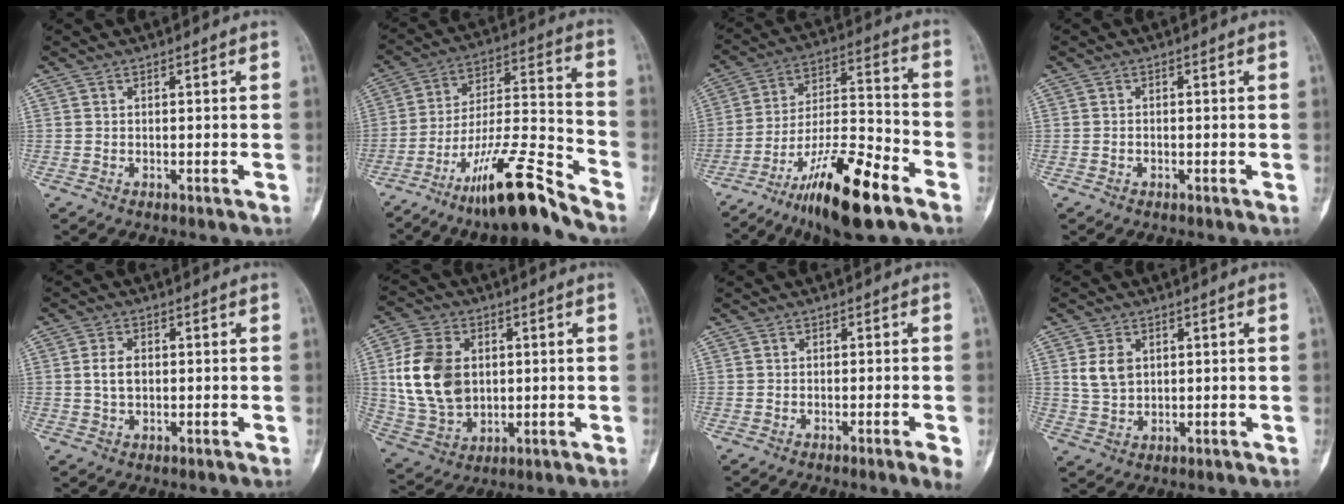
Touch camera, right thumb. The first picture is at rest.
{"total": 17.3, "force": [-12.7, 2.2, 11.5], "torque": [-0.200, 0.088, -0.219]}
{"total": 18.0, "force": [-11.4, 3.6, 13.5], "torque": [-0.240, 0.067, -0.198]}
{"total": 0.7, "force": [-0.3, 0.5, 0.4], "torque": [-0.006, 0.004, -0.005]}
{"total": 3.6, "force": [0.1, 2.4, 2.8], "torque": [-0.048, 0.005, 0.000]}
{"total": 15.1, "force": [1.7, 10.9, 10.2], "torque": [-0.176, -0.002, 0.040]}
{"total": 2.9, "force": [-1.3, -0.2, 2.6], "torque": [-0.040, -0.005, -0.022]}
{"total": 5.1, "force": [1.5, 3.6, 3.2], "torque": [-0.052, -0.005, 0.037]}